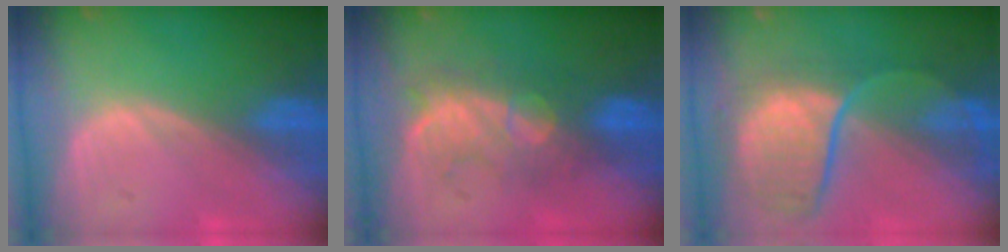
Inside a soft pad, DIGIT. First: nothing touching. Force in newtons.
{"total": 8.2, "press": 7.9, "slide": 2.3}
{"total": 9.8, "press": 9.1, "slide": 3.4}